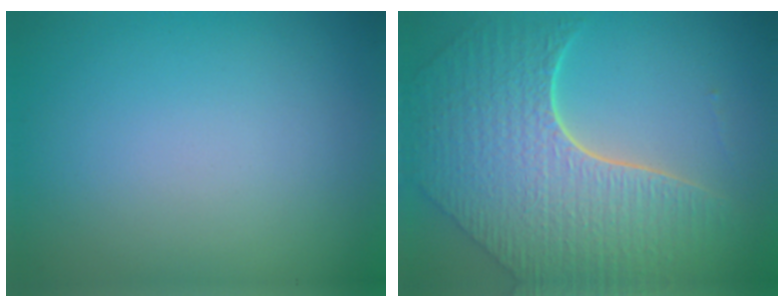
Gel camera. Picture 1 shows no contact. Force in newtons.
{"total": 8.3, "press": 5.9, "slide": 5.7}